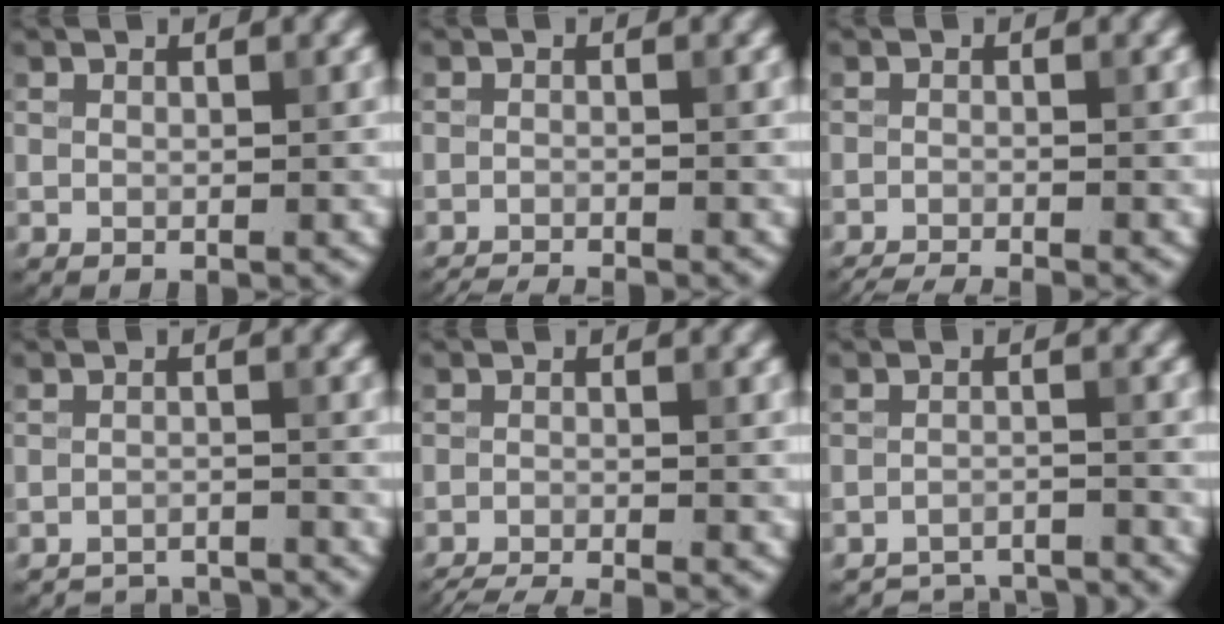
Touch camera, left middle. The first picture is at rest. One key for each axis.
{"total": 3.7, "fx": -3.6, "fy": 0.4, "fz": 0.9, "tx": -0.015, "ty": -0.013, "tz": -0.057}
{"total": 3.9, "fx": -3.6, "fy": 0.4, "fz": 1.3, "tx": -0.021, "ty": -0.017, "tz": -0.061}
{"total": 4.9, "fx": -4.9, "fy": 0.5, "fz": 0.5, "tx": -0.005, "ty": -0.004, "tz": -0.075}
{"total": 4.9, "fx": -4.5, "fy": 0.6, "fz": 1.8, "tx": -0.027, "ty": -0.021, "tz": -0.074}
{"total": 6.2, "fx": -6.1, "fy": 0.9, "fz": 0.7, "tx": -0.012, "ty": -0.006, "tz": -0.088}